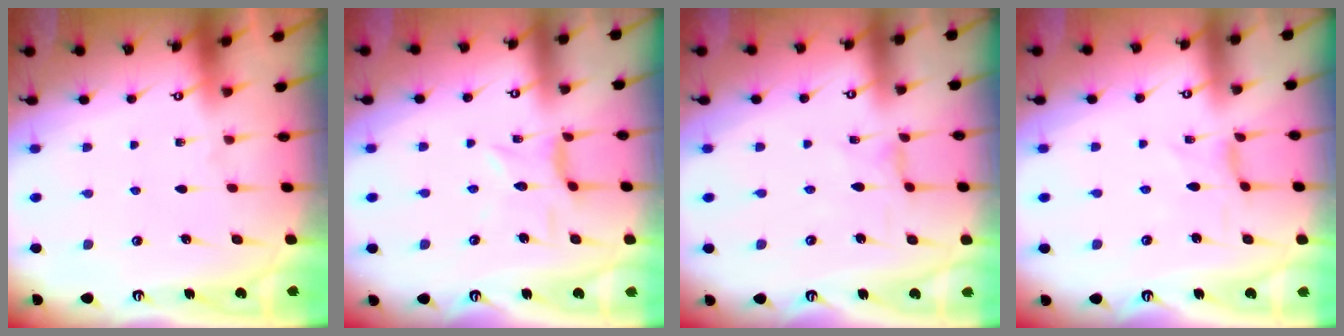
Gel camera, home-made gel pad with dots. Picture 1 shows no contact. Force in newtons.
{"total": 2.4, "press": 2.4, "slide": 0.1}
{"total": 0.0}
{"total": 0.0}